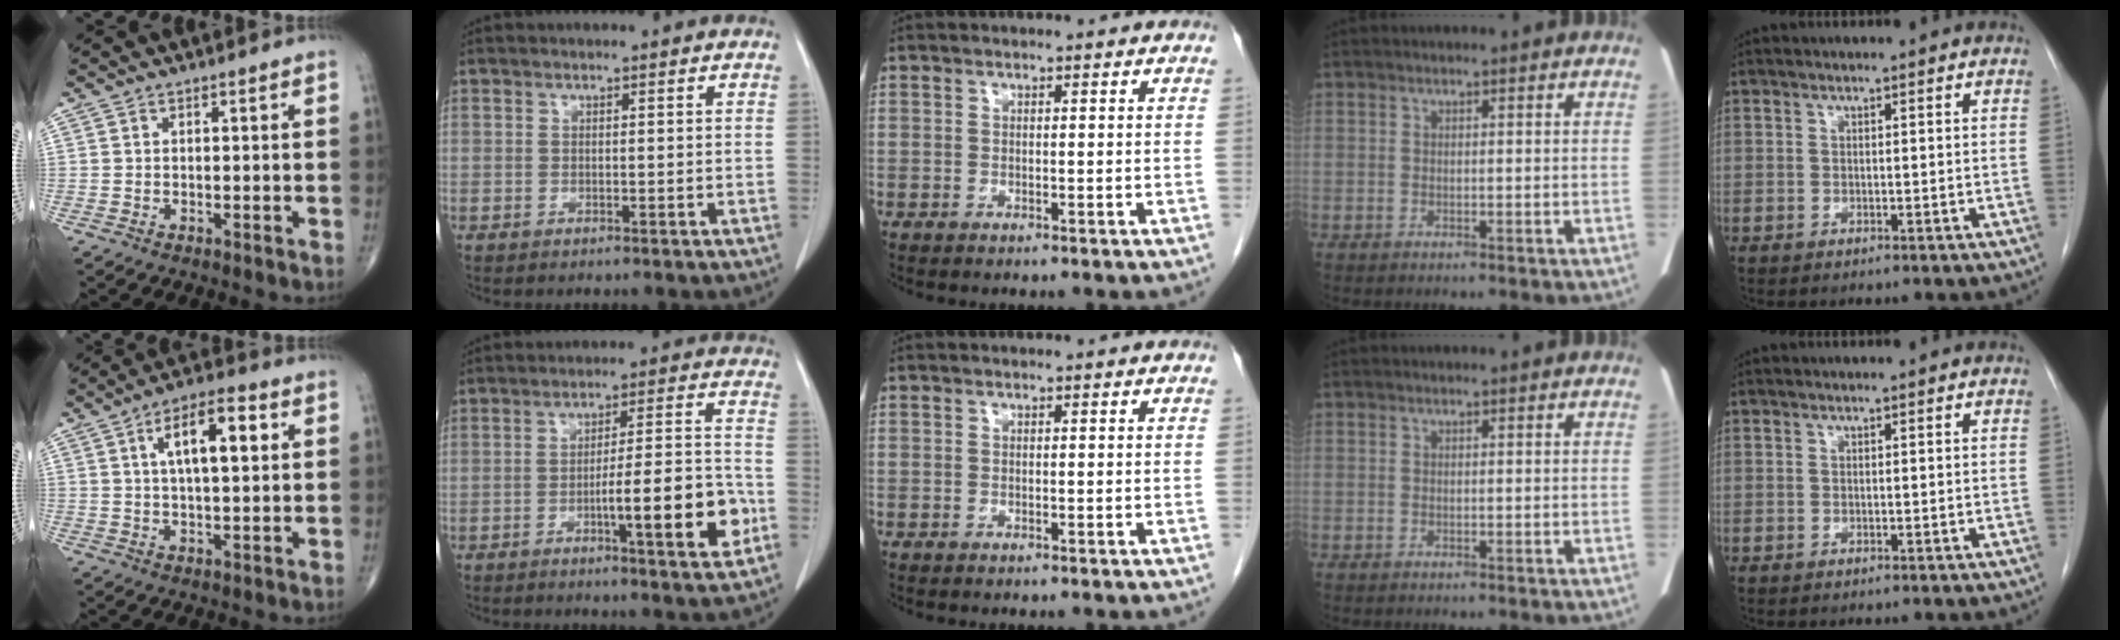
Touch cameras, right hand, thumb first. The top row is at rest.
{"thumb": {"total": 10.6, "force": [3.0, 4.0, 9.3], "torque": [-0.145, 0.008, 0.046]}, "index": {"total": 12.1, "force": [-4.2, 1.1, 11.3], "torque": [-0.167, 0.005, -0.060]}}